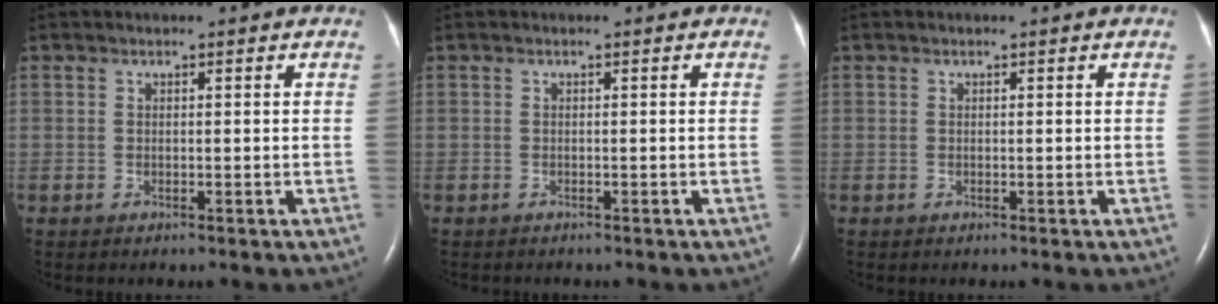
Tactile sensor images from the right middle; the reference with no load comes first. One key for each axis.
{"total": 0.7, "fx": -0.7, "fy": 0.2, "fz": 0.2, "tx": -0.012, "ty": -0.001, "tz": -0.009}
{"total": 0.0}